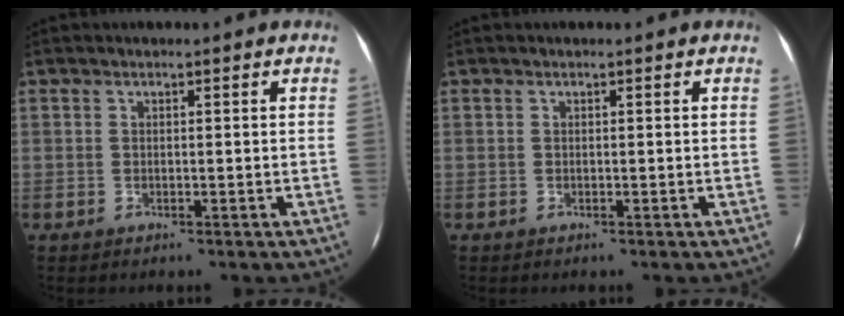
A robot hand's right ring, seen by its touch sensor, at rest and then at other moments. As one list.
[{"total": 0.0}]